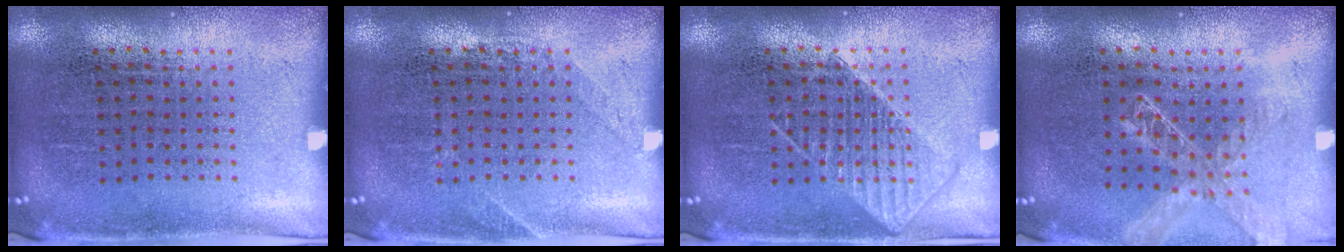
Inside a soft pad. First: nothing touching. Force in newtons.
{"total": 1.0, "press": 1.0, "slide": 0.2}
{"total": 1.8, "press": 1.8, "slide": 0.4}
{"total": 1.3, "press": 1.3, "slide": 0.2}